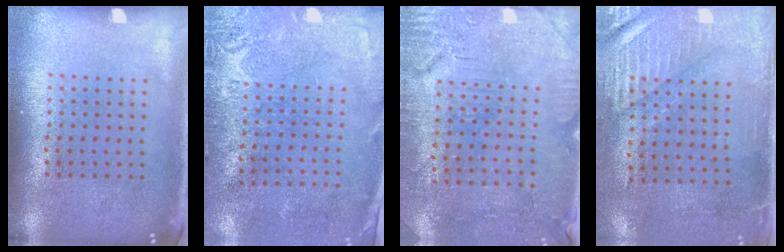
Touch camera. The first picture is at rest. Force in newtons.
{"total": 2.8, "press": 2.4, "slide": 1.4}
{"total": 3.0, "press": 2.7, "slide": 1.2}
{"total": 3.0, "press": 2.6, "slide": 1.6}